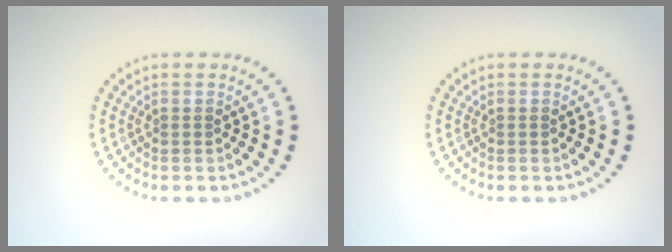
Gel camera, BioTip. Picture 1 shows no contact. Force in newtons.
{"total": 0.0}